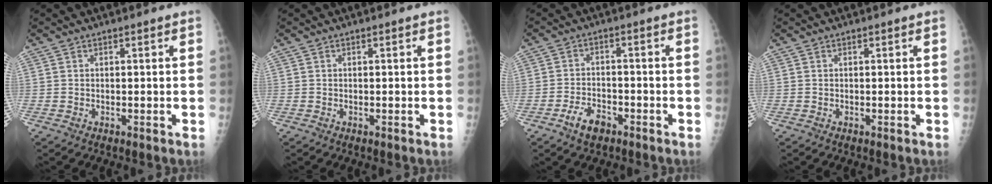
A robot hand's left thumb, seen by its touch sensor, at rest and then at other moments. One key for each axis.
{"total": 0.0}
{"total": 5.4, "fx": -3.5, "fy": 2.9, "fz": 2.9, "tx": -0.049, "ty": 0.025, "tz": -0.059}
{"total": 0.0}